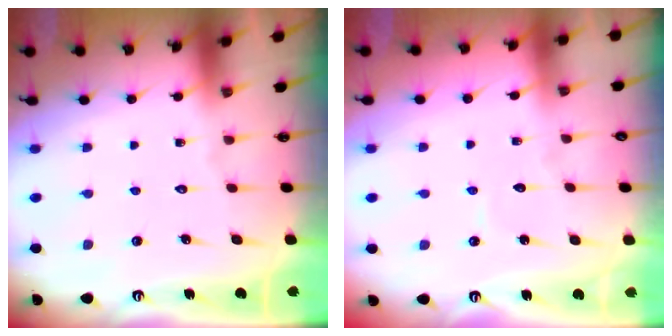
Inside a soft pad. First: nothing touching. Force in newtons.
{"total": 3.5, "press": 3.5, "slide": 0.3}